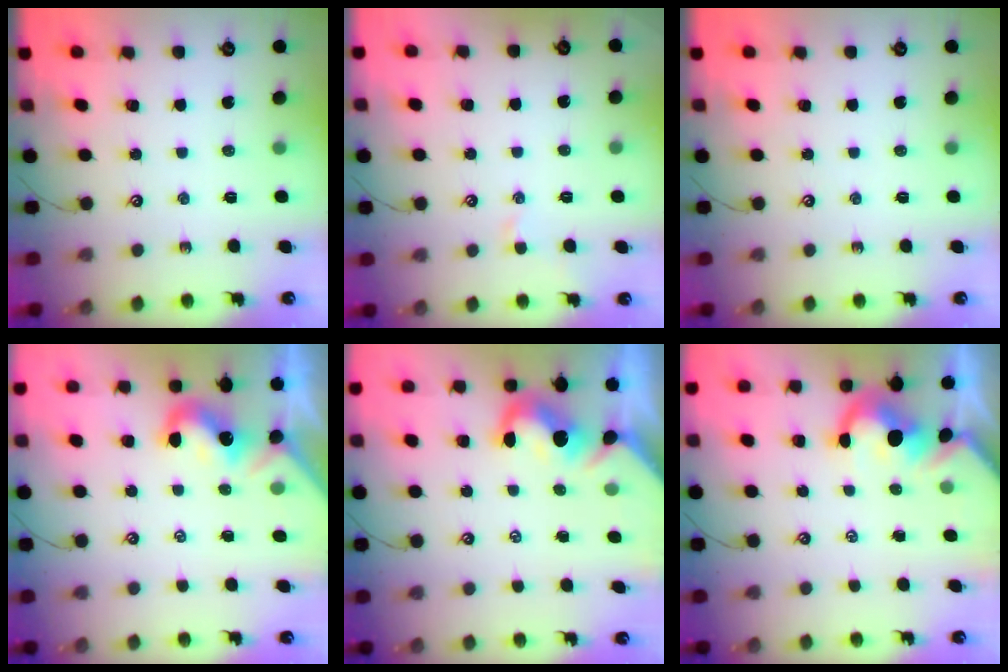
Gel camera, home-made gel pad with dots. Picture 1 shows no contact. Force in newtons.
{"total": 1.4, "press": 1.3, "slide": 0.4}
{"total": 0.0}
{"total": 0.8, "press": 0.7, "slide": 0.5}
{"total": 2.3, "press": 2.2, "slide": 0.6}
{"total": 4.5, "press": 4.4, "slide": 1.1}